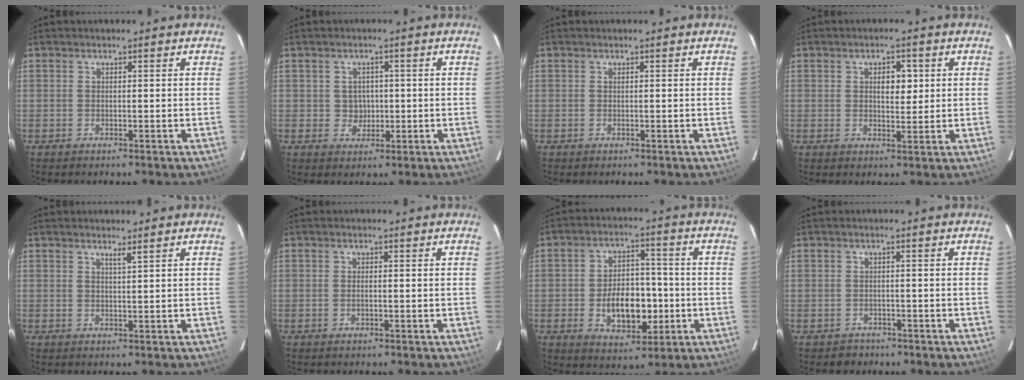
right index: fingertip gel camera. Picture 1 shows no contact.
{"total": 3.1, "force": [0.0, 3.1, 0.5], "torque": [-0.008, 0.012, 0.005]}
{"total": 0.0}
{"total": 3.8, "force": [1.0, 2.2, 3.0], "torque": [-0.043, 0.010, 0.016]}
{"total": 1.1, "force": [0.8, -0.2, 0.7], "torque": [-0.010, -0.003, 0.012]}
{"total": 0.6, "force": [-0.1, 0.2, 0.6], "torque": [-0.013, 0.001, -0.003]}
{"total": 11.1, "force": [-2.5, 6.8, 8.4], "torque": [-0.155, 0.014, -0.025]}
{"total": 2.5, "force": [-1.6, 1.9, -0.3], "torque": [0.004, 0.009, -0.020]}